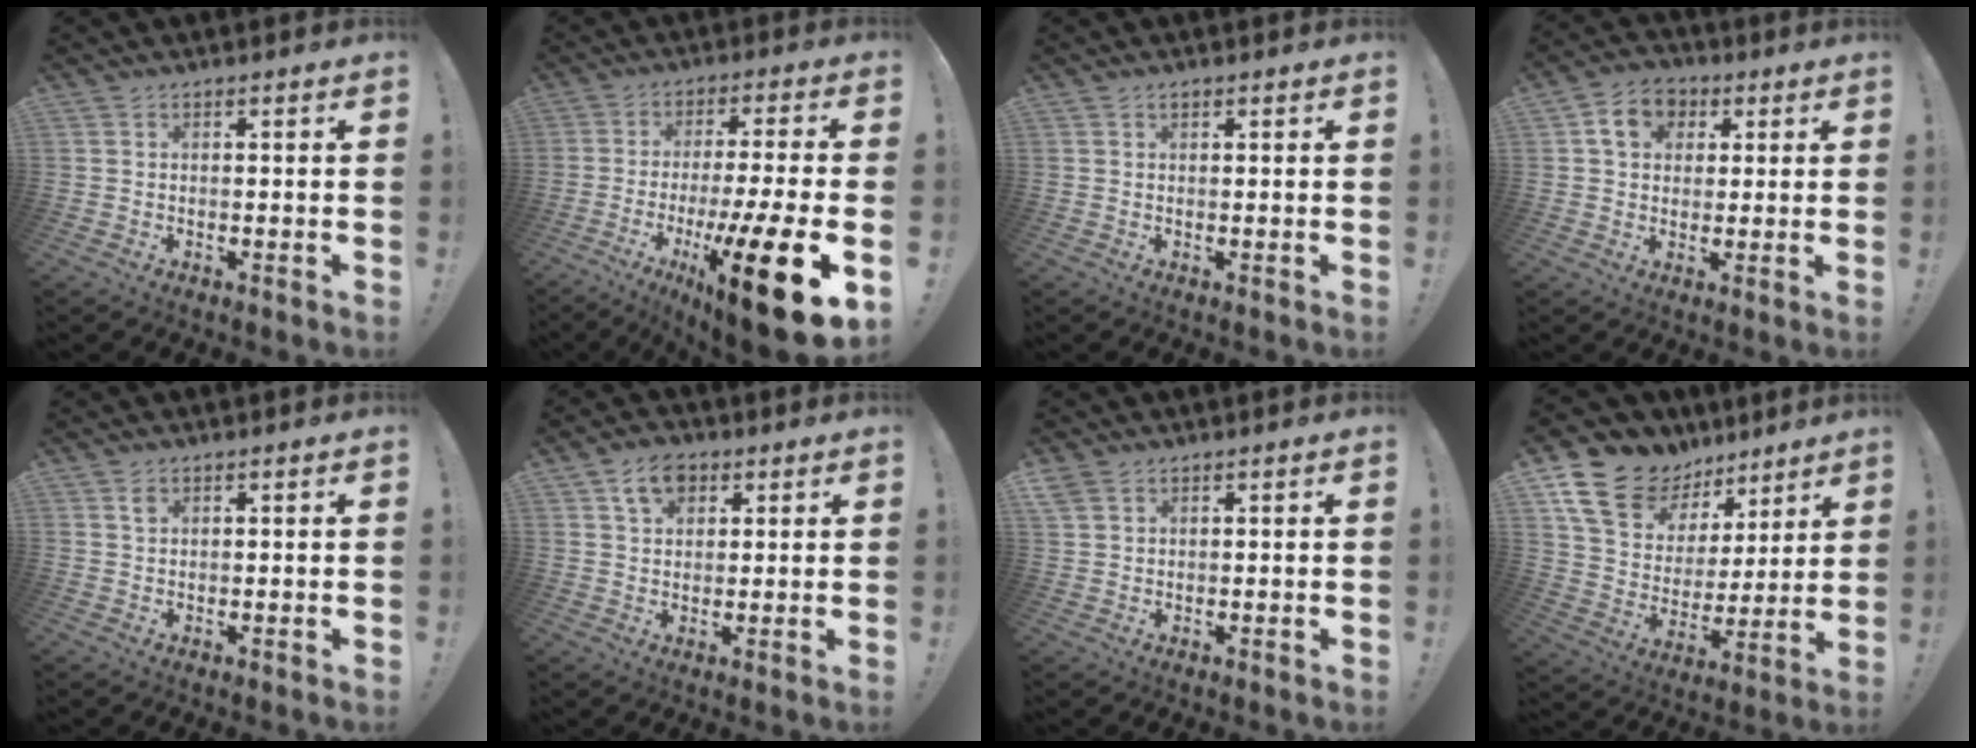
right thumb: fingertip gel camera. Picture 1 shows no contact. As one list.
[{"total": 21.0, "force": [-8.3, 3.1, 19.1], "torque": [-0.295, 0.034, -0.127]}, {"total": 0.7, "force": [0.5, 0.4, 0.3], "torque": [-0.003, -0.001, 0.008]}, {"total": 9.1, "force": [3.0, 7.5, 4.1], "torque": [-0.058, 0.003, 0.059]}, {"total": 1.4, "force": [0.7, 0.8, 0.9], "torque": [-0.001, -0.007, 0.010]}, {"total": 7.3, "force": [3.8, 5.1, 3.7], "torque": [-0.062, -0.001, 0.071]}, {"total": 2.9, "force": [2.0, 1.7, 1.2], "torque": [-0.019, -0.008, 0.039]}, {"total": 16.9, "force": [11.1, 10.6, 7.1], "torque": [-0.131, -0.059, 0.215]}]